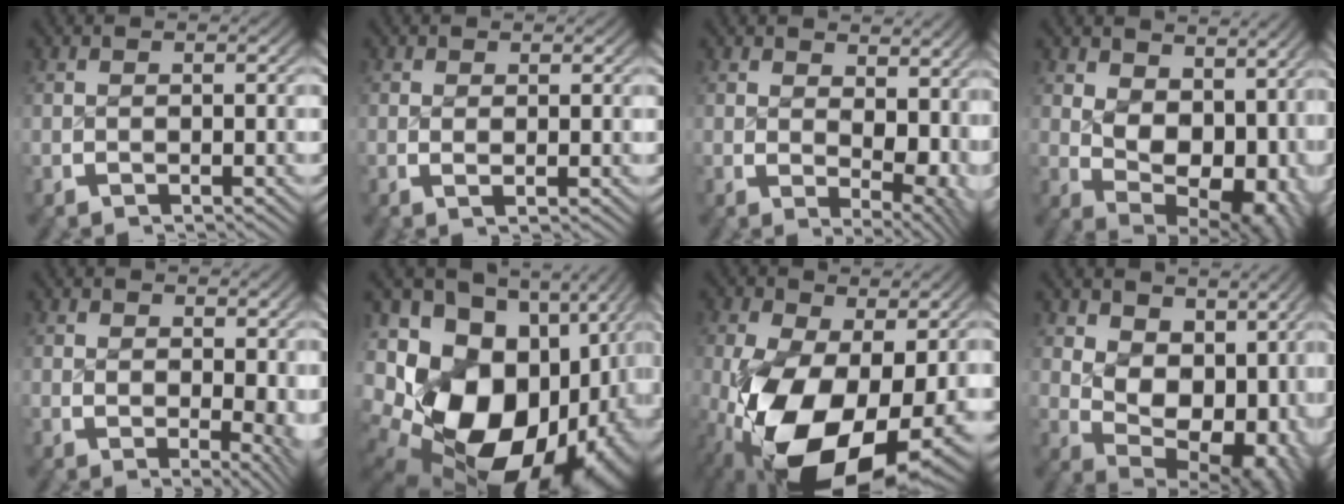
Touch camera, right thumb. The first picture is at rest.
{"total": 0.8, "force": [0.3, 0.2, 0.6], "torque": [-0.013, -0.008, 0.009]}
{"total": 4.6, "force": [0.9, 2.5, 3.8], "torque": [-0.043, -0.026, 0.027]}
{"total": 9.6, "force": [0.0, 6.0, 7.4], "torque": [-0.136, -0.051, 0.024]}
{"total": 3.3, "force": [0.8, 1.6, 2.7], "torque": [-0.027, -0.022, 0.021]}
{"total": 24.6, "force": [-2.2, 16.9, 17.7], "torque": [-0.322, -0.072, -0.006]}
{"total": 17.3, "force": [-4.0, 10.6, 13.1], "torque": [-0.251, -0.082, -0.024]}
{"total": 11.1, "force": [-0.2, 7.4, 8.2], "torque": [-0.143, -0.050, 0.019]}